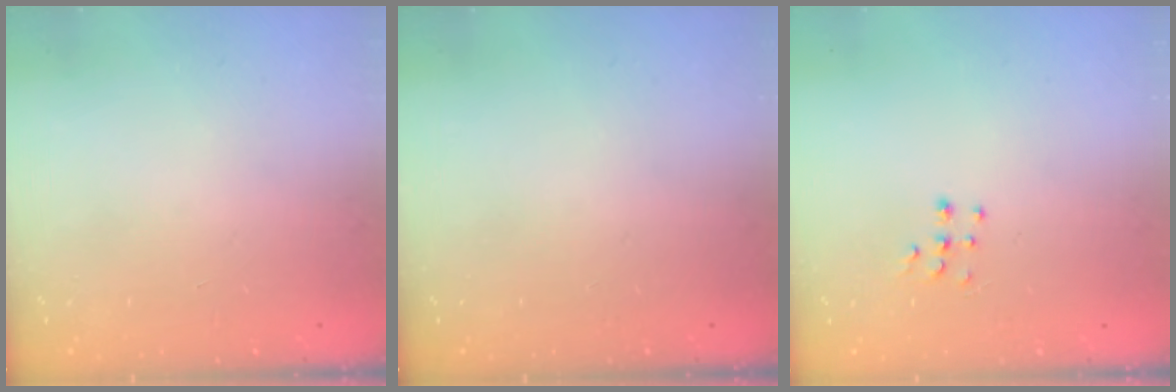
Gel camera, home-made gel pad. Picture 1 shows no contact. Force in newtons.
{"total": 0.0}
{"total": 5.2, "press": 5.2, "slide": 0.3}